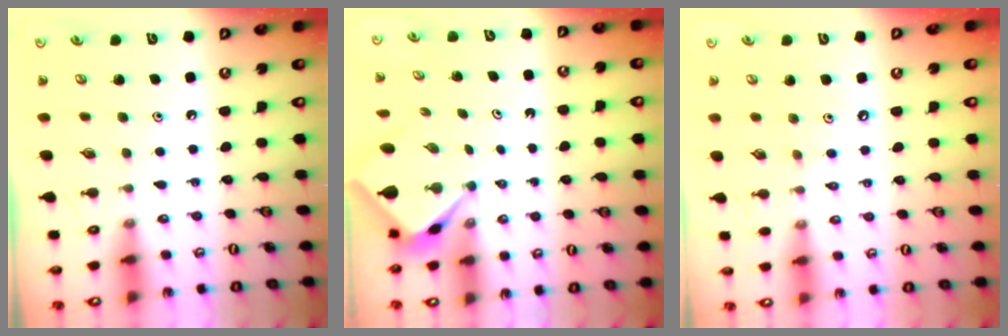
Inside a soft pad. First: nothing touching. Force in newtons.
{"total": 2.7, "press": 2.7, "slide": 0.0}
{"total": 1.0, "press": 0.9, "slide": 0.2}